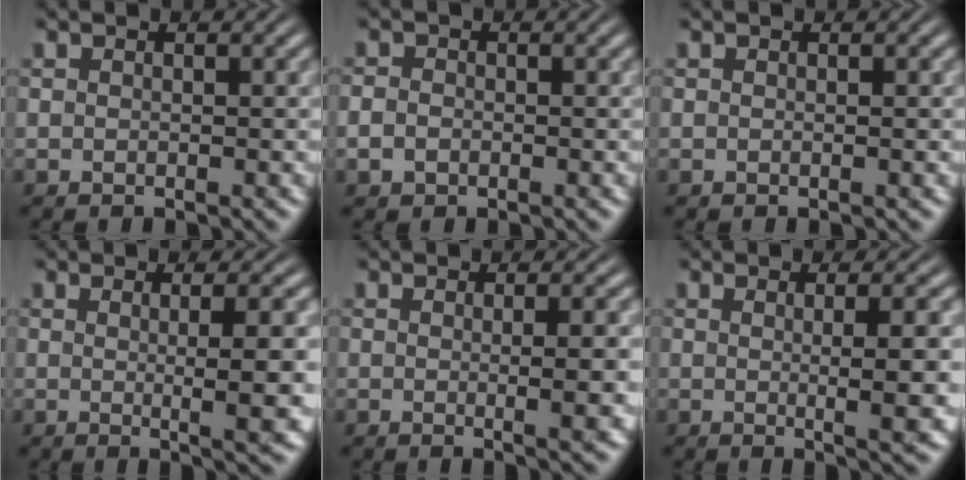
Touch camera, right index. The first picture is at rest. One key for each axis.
{"total": 1.6, "fx": -0.7, "fy": 1.3, "fz": 0.6, "tx": -0.021, "ty": -0.008, "tz": -0.010}
{"total": 0.0}
{"total": 5.4, "fx": 0.0, "fy": 0.1, "fz": 5.4, "tx": -0.072, "ty": -0.001, "tz": 0.001}
{"total": 2.8, "fx": 0.0, "fy": -0.5, "fz": 2.7, "tx": -0.039, "ty": -0.005, "tz": 0.001}
{"total": 4.8, "fx": 0.0, "fy": 0.0, "fz": 4.8, "tx": -0.063, "ty": -0.001, "tz": 0.000}